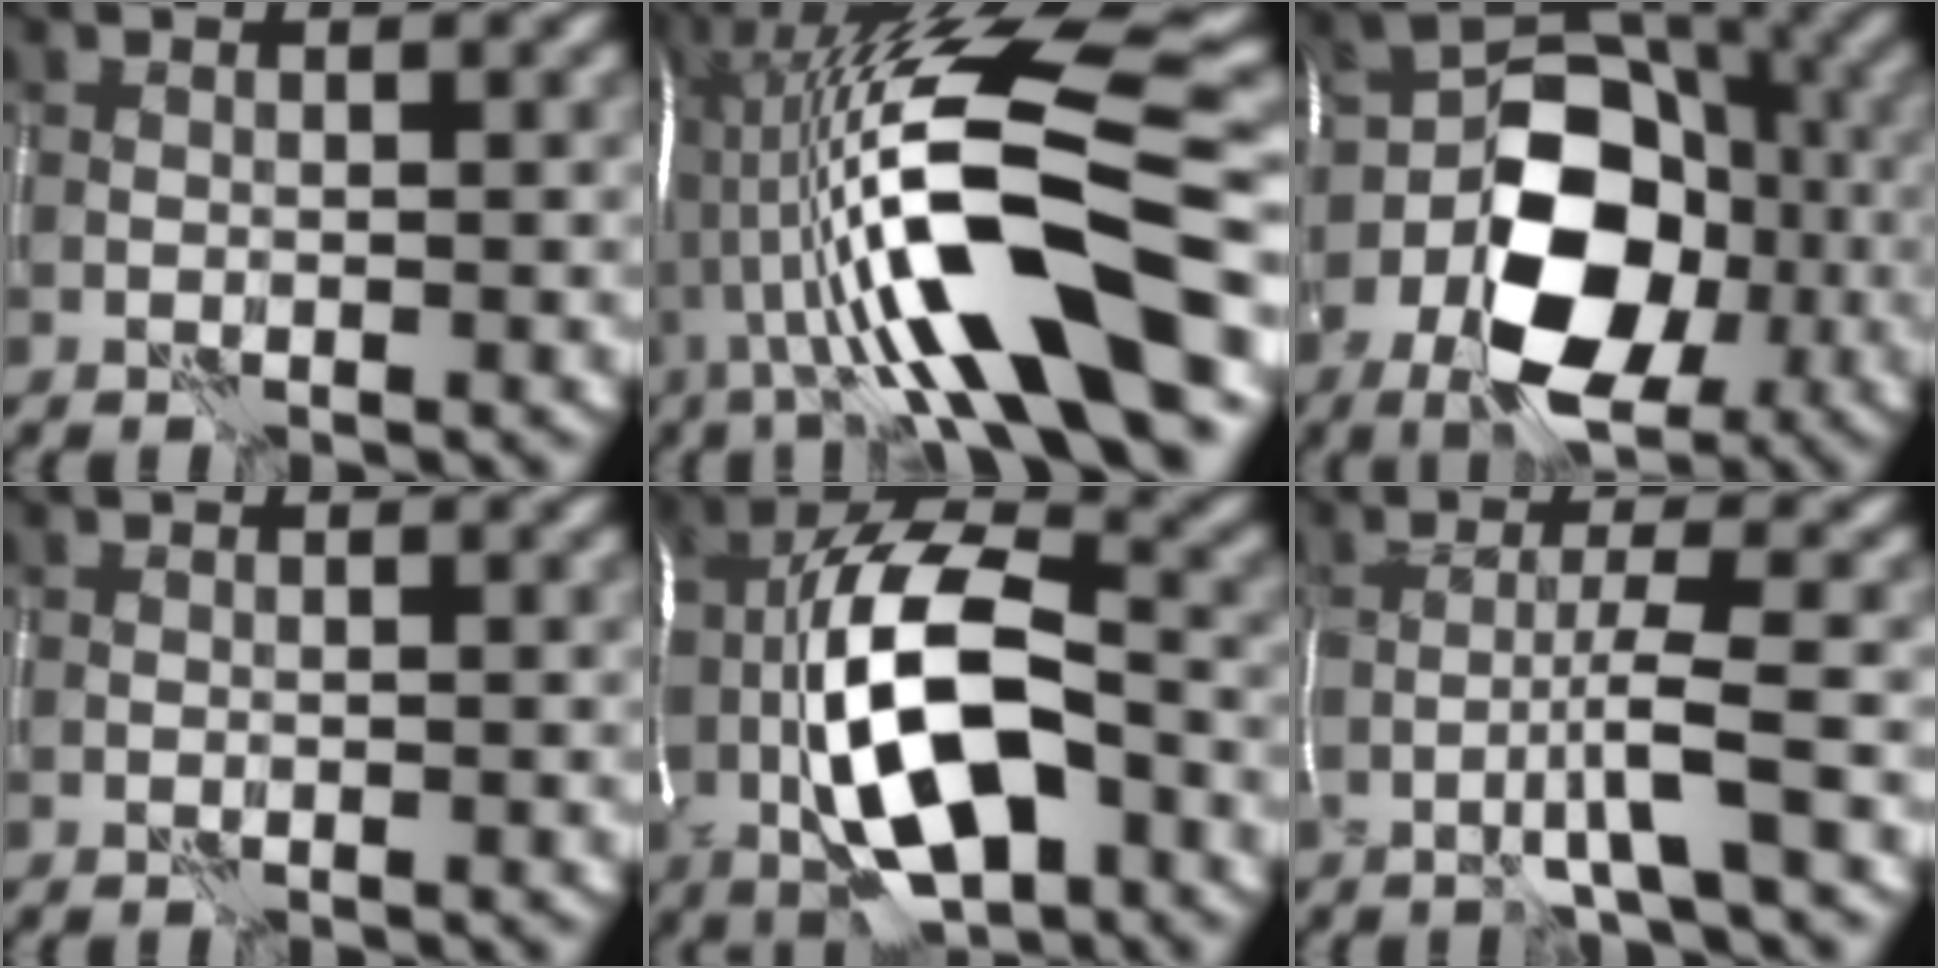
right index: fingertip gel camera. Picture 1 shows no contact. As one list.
[{"total": 16.2, "force": [-2.3, 3.1, 15.8], "torque": [-0.284, 0.037, -0.037]}, {"total": 11.6, "force": [-3.9, 7.1, 8.4], "torque": [-0.134, -0.001, -0.067]}, {"total": 0.0}, {"total": 13.4, "force": [-3.0, 6.1, 11.6], "torque": [-0.210, 0.012, -0.066]}, {"total": 3.1, "force": [-1.0, 0.1, 2.9], "torque": [-0.051, 0.003, -0.029]}]